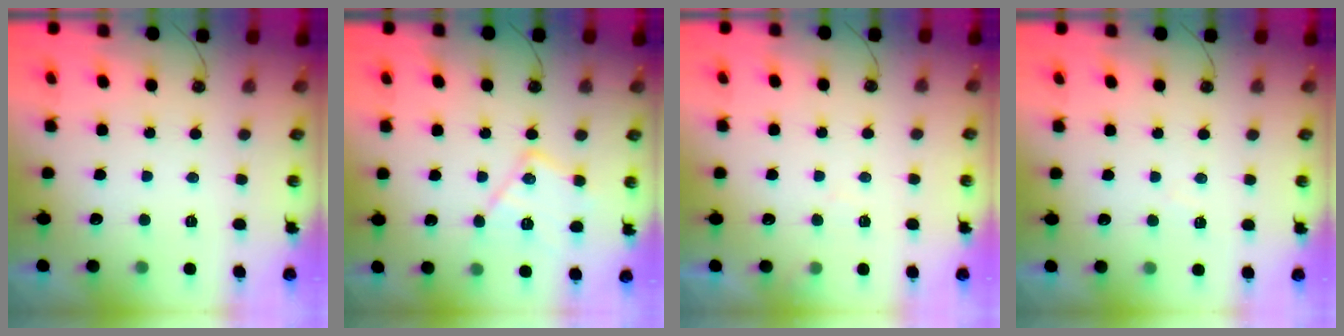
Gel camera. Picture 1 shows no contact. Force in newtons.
{"total": 14.0, "press": 14.0, "slide": 1.1}
{"total": 5.4, "press": 5.3, "slide": 0.6}
{"total": 4.2, "press": 4.2, "slide": 0.6}